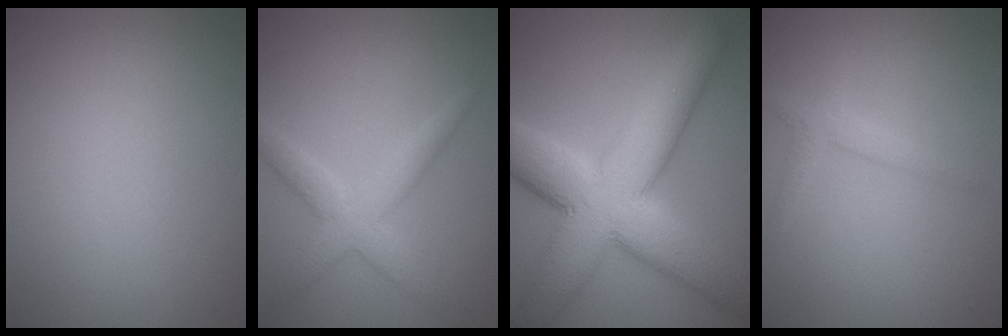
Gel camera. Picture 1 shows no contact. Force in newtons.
{"total": 3.5, "press": 3.5, "slide": 0.1}
{"total": 12.1, "press": 12.1, "slide": 0.6}
{"total": 1.7, "press": 1.6, "slide": 0.1}